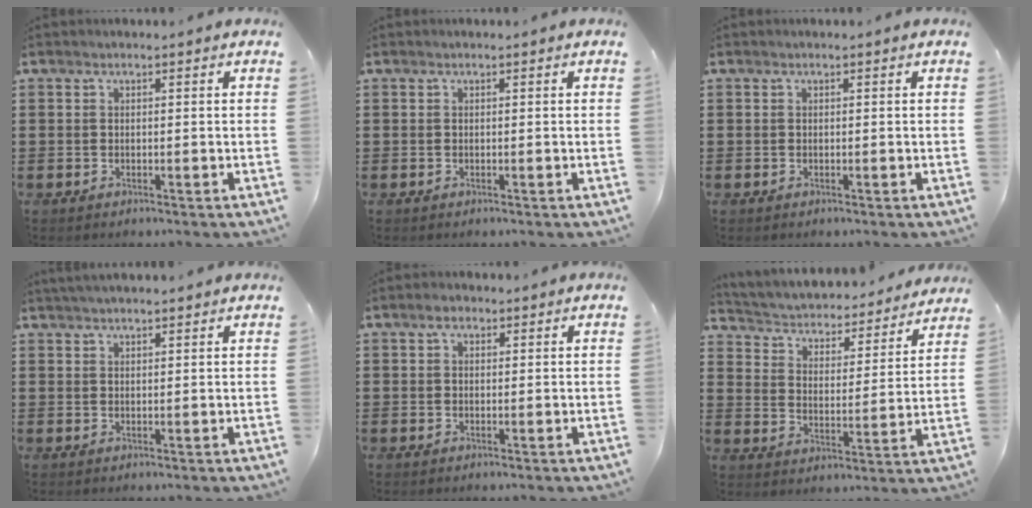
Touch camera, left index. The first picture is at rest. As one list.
[{"total": 0.0}, {"total": 0.0}, {"total": 1.7, "force": [1.6, 0.1, 0.5], "torque": [-0.012, 0.002, 0.031]}, {"total": 2.1, "force": [1.1, 1.2, 1.3], "torque": [-0.022, 0.004, 0.017]}, {"total": 2.8, "force": [2.7, 0.6, 0.2], "torque": [-0.025, -0.031, 0.035]}]